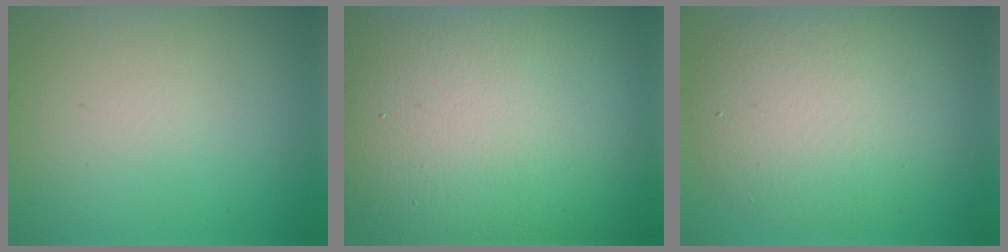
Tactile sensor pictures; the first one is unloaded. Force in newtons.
{"total": 22.0, "press": 21.9, "slide": 1.1}
{"total": 7.0, "press": 7.0, "slide": 0.2}